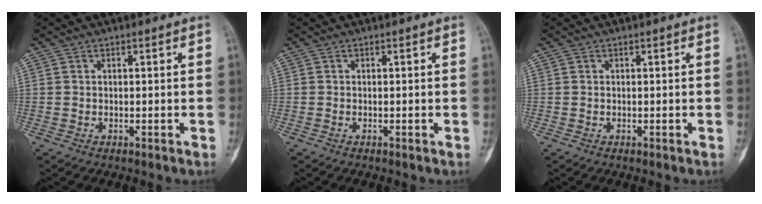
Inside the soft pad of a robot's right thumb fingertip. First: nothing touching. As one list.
[{"total": 0.0}, {"total": 0.0}]